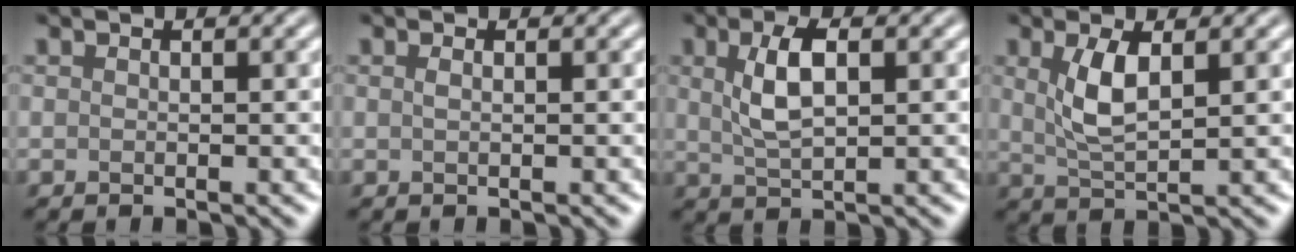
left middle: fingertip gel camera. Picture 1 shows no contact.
{"total": 0.6, "force": [0.2, 0.2, 0.5], "torque": [-0.010, 0.004, 0.003]}
{"total": 4.1, "force": [1.1, 1.7, 3.5], "torque": [-0.077, 0.005, 0.021]}
{"total": 3.7, "force": [1.2, 1.4, 3.2], "torque": [-0.071, -0.002, 0.025]}